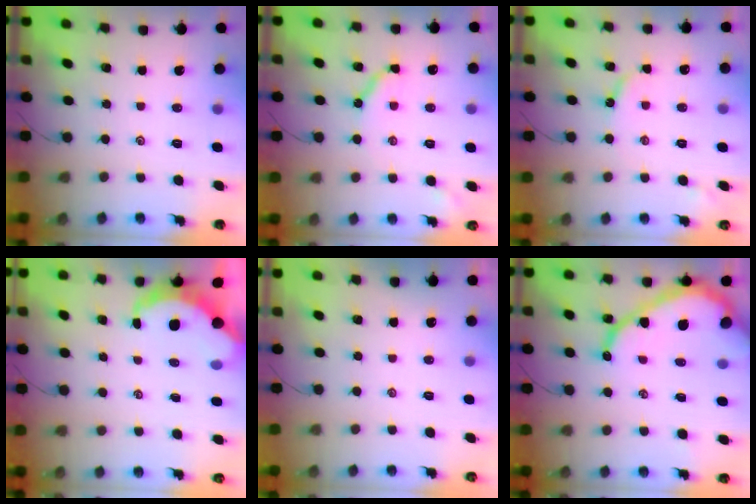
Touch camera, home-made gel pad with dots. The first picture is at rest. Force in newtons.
{"total": 8.8, "press": 8.8, "slide": 0.9}
{"total": 5.9, "press": 5.8, "slide": 0.7}
{"total": 6.9, "press": 6.8, "slide": 0.9}
{"total": 1.2, "press": 1.2, "slide": 0.3}
{"total": 16.2, "press": 16.2, "slide": 1.5}